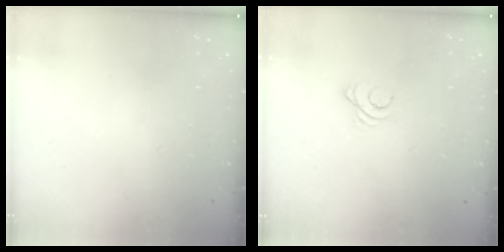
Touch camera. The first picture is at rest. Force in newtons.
{"total": 2.5, "press": 2.5, "slide": 0.2}